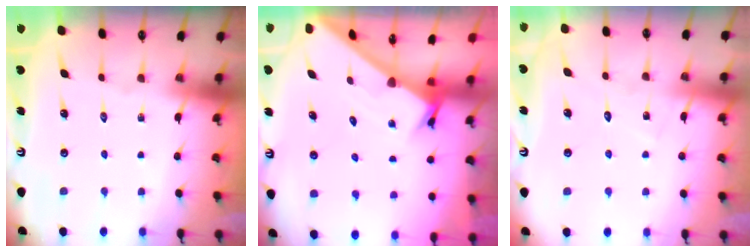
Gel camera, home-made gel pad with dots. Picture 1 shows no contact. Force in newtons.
{"total": 1.8, "press": 1.8, "slide": 0.1}
{"total": 6.3, "press": 6.3, "slide": 0.2}